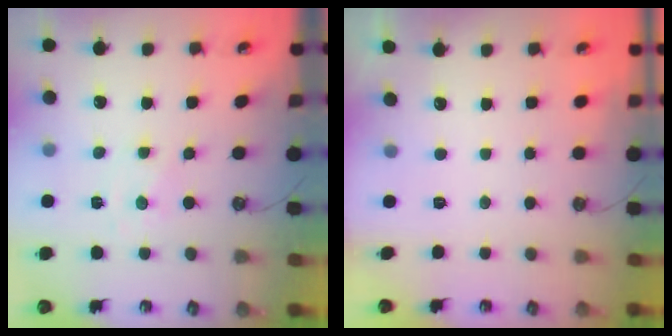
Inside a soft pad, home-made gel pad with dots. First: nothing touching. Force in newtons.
{"total": 0.0}